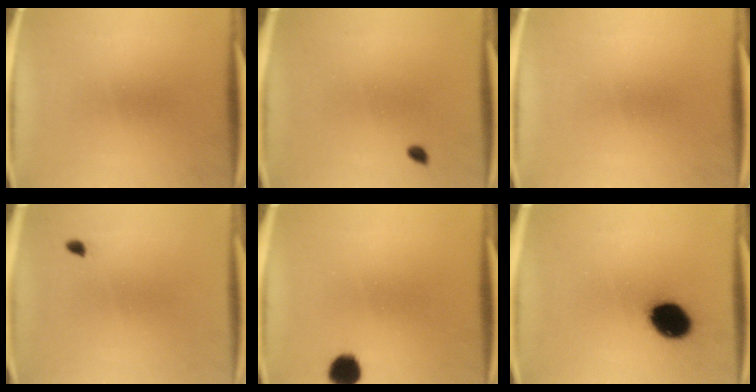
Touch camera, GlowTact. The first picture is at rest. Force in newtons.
{"total": 0.9}
{"total": 0.0}
{"total": 0.9}
{"total": 5.5}
{"total": 11.9}